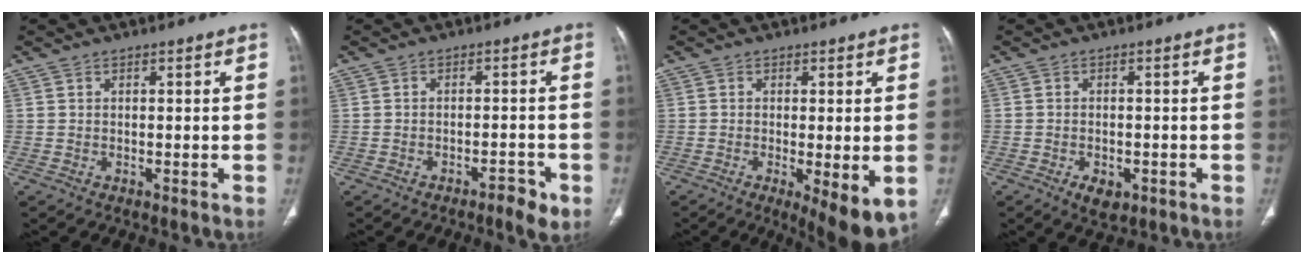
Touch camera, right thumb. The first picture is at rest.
{"total": 3.8, "force": [-2.3, 1.2, 2.8], "torque": [-0.036, 0.012, -0.030]}
{"total": 8.6, "force": [-2.5, 2.1, 8.0], "torque": [-0.119, -0.026, -0.034]}
{"total": 3.5, "force": [-1.7, 2.0, 2.3], "torque": [-0.034, 0.003, -0.019]}